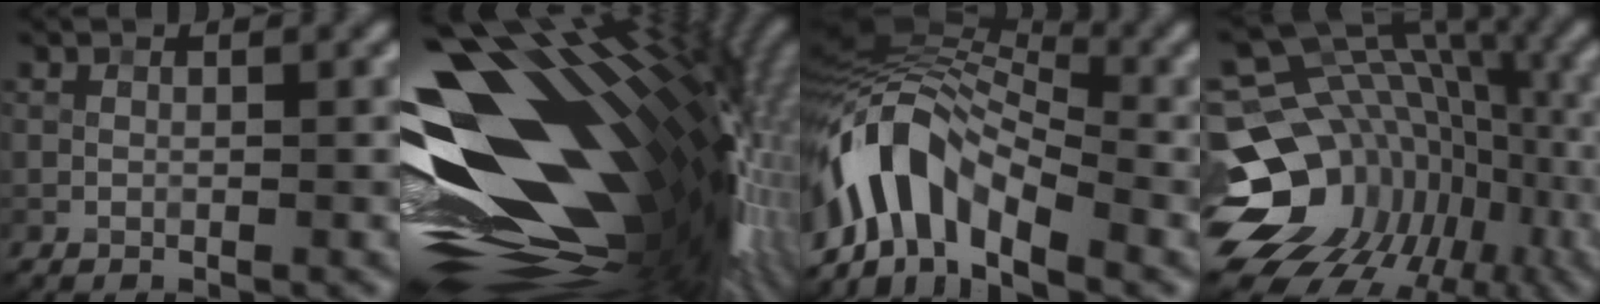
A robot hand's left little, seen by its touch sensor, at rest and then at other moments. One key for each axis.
{"total": 19.4, "fx": -0.2, "fy": 9.8, "fz": 16.8, "tx": -0.290, "ty": -0.011, "tz": 0.001}
{"total": 8.8, "fx": -4.8, "fy": 4.4, "fz": 5.9, "tx": -0.107, "ty": 0.016, "tz": -0.102}
{"total": 17.5, "fx": -5.6, "fy": 13.4, "fz": 9.6, "tx": -0.156, "ty": 0.000, "tz": -0.055}